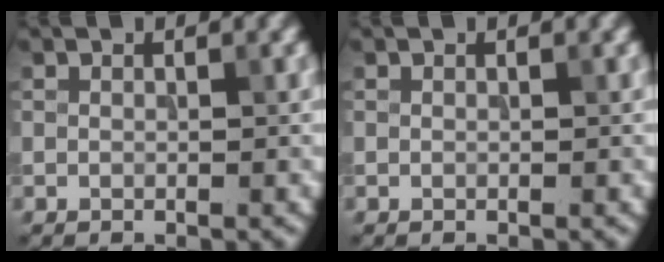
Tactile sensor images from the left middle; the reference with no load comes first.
{"total": 0.0}